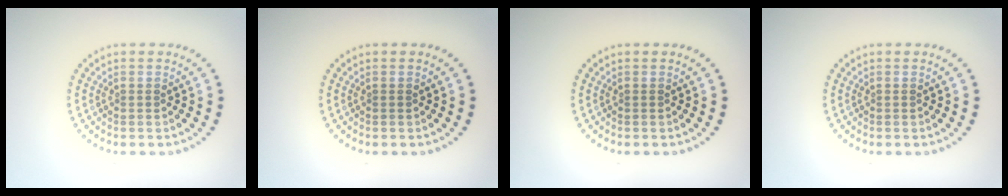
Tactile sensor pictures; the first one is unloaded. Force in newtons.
{"total": 0.0}
{"total": 0.0}
{"total": 0.0}